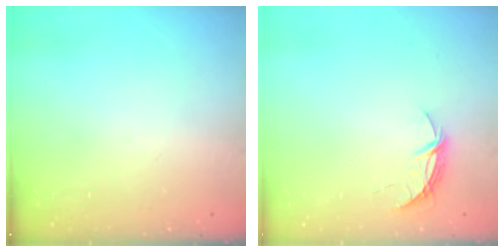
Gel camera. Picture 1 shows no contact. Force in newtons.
{"total": 5.0, "press": 5.0, "slide": 0.4}